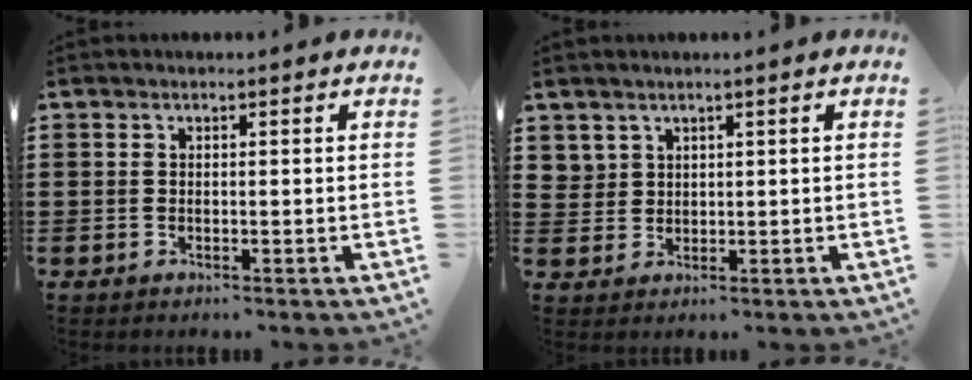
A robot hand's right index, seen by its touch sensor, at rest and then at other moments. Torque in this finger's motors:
{"motor_torque": [-0.80, 1.33, 0.00, -0.01]}